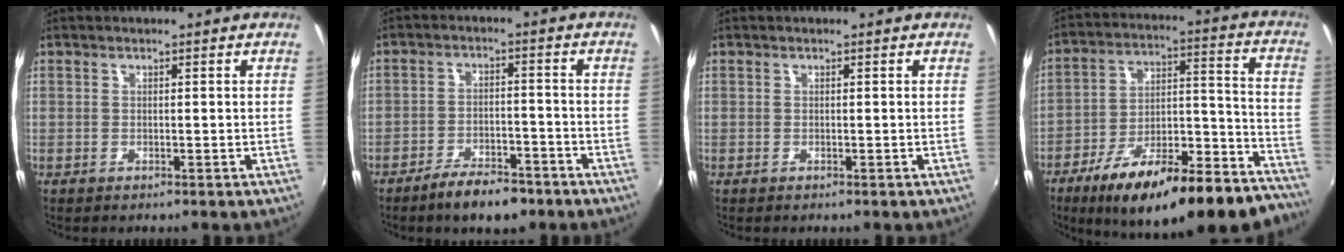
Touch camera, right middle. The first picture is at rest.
{"total": 7.9, "force": [-6.1, 2.7, 4.3], "torque": [-0.093, 0.001, -0.096]}
{"total": 0.0}
{"total": 27.2, "force": [-20.5, 8.1, 15.9], "torque": [-0.226, -0.003, -0.288]}